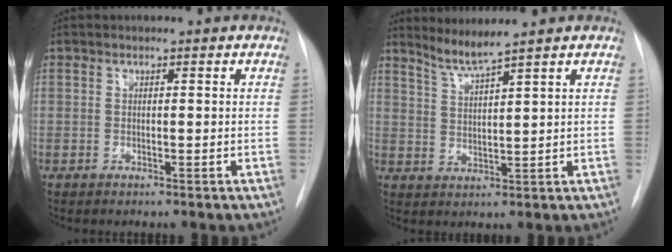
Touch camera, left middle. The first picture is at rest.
{"total": 3.9, "force": [3.4, -1.4, 1.4], "torque": [-0.034, -0.013, 0.072]}